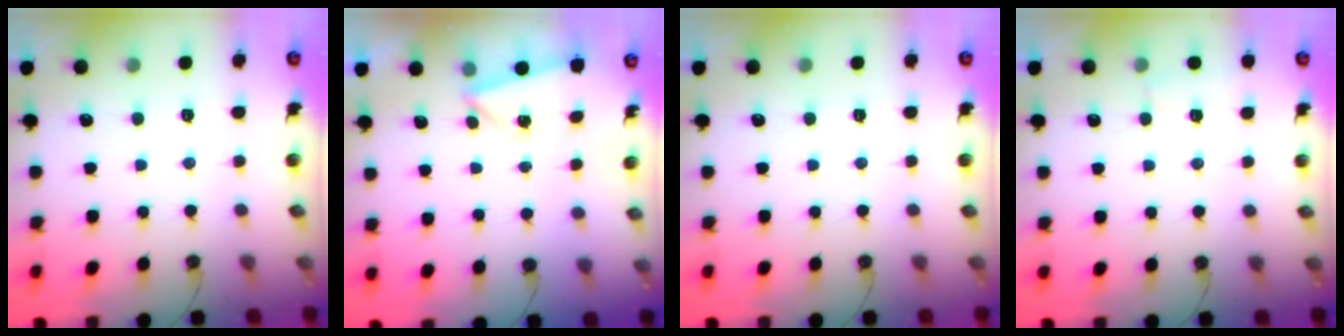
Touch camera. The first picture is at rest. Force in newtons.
{"total": 1.9, "press": 1.4, "slide": 1.4}
{"total": 0.0}
{"total": 2.6, "press": 2.4, "slide": 0.9}